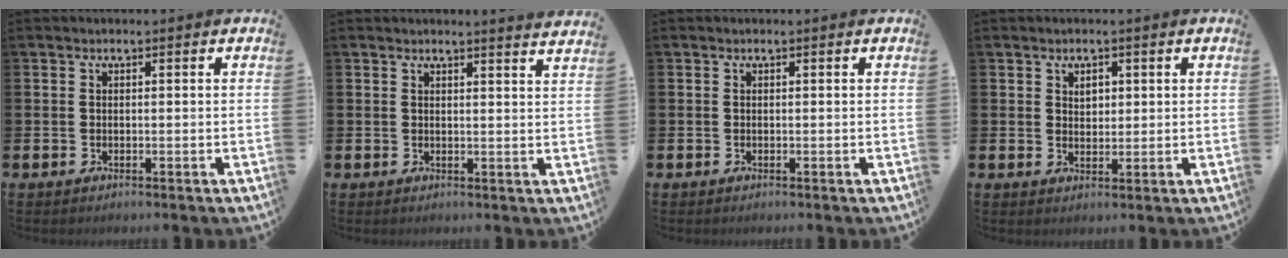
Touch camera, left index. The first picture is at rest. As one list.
[{"total": 2.1, "force": [2.1, -0.4, -0.2], "torque": [0.011, -0.018, 0.035]}, {"total": 0.0}, {"total": 1.8, "force": [1.2, 1.1, 0.7], "torque": [0.002, -0.001, 0.019]}]